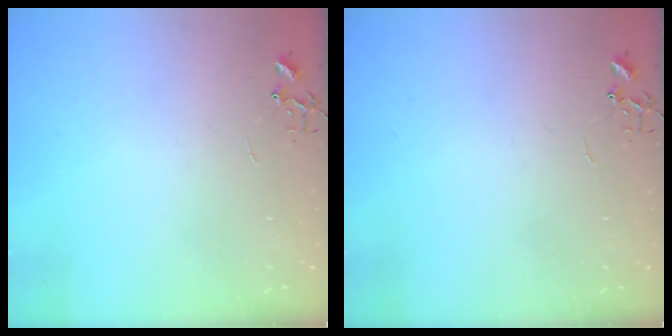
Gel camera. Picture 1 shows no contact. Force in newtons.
{"total": 0.0}